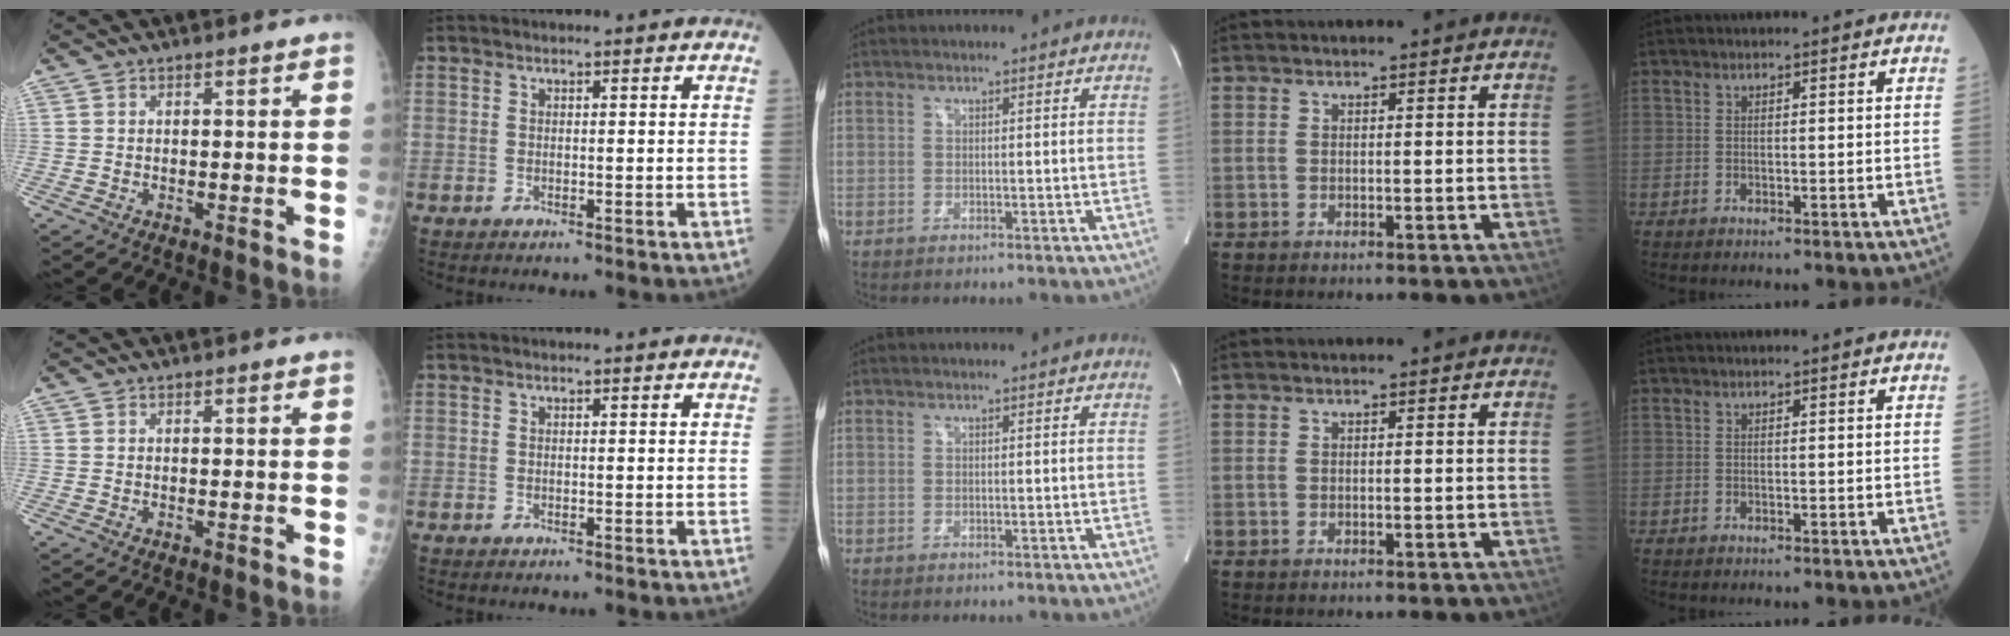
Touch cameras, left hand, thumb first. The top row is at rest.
{}